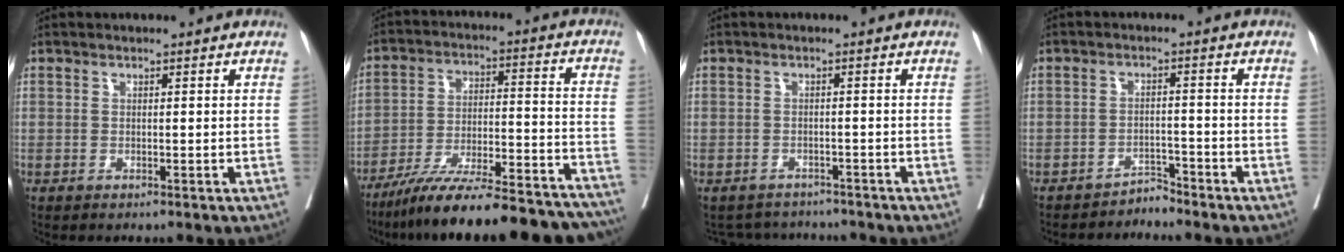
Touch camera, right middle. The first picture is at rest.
{"total": 25.7, "force": [-22.8, 2.7, 11.7], "torque": [-0.129, -0.003, -0.332]}
{"total": 5.4, "force": [-5.2, 1.2, -0.1], "torque": [-0.001, 0.007, -0.068]}
{"total": 2.4, "force": [-2.3, 0.1, -0.5], "torque": [0.019, -0.006, -0.038]}